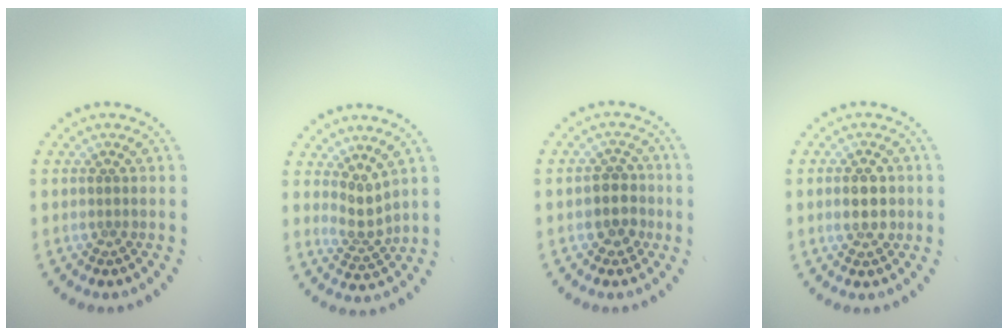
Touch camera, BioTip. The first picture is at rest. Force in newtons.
{"total": 2.3, "press": 1.5, "slide": 1.7}
{"total": 2.7, "press": 2.5, "slide": 1.1}
{"total": 2.9, "press": 2.9, "slide": 0.2}